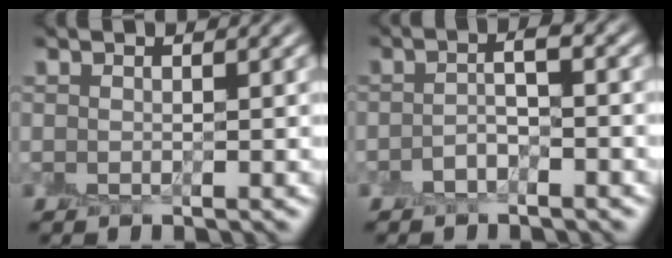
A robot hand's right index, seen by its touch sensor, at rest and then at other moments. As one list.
[{"total": 1.8, "force": [-0.7, 0.5, 1.6], "torque": [-0.033, 0.008, -0.019]}]